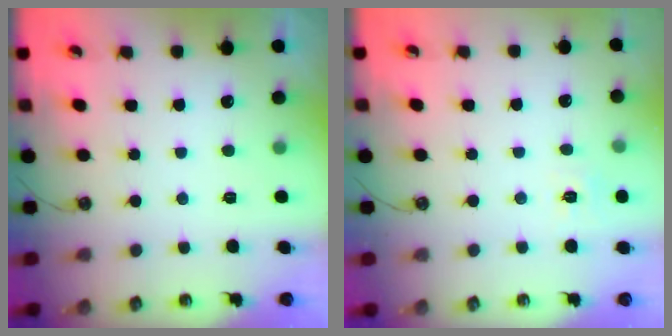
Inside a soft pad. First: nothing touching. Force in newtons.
{"total": 4.3, "press": 4.2, "slide": 0.7}